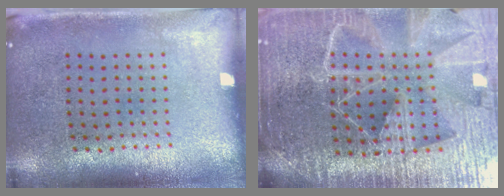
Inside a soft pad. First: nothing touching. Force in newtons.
{"total": 6.5, "press": 5.5, "slide": 3.3}